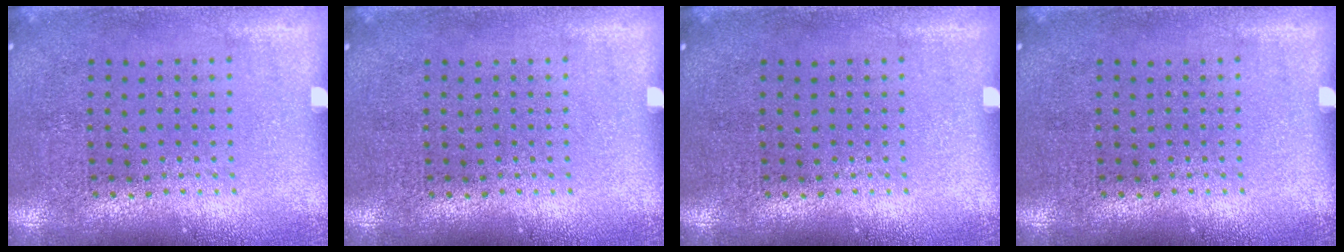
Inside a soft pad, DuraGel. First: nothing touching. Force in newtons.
{"total": 0.0}
{"total": 0.0}
{"total": 0.0}